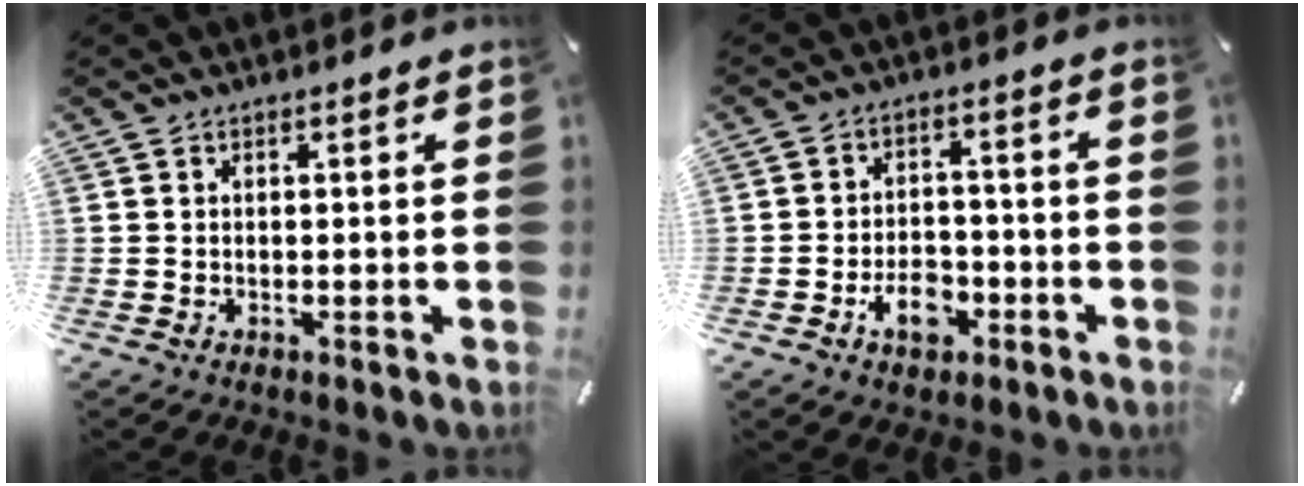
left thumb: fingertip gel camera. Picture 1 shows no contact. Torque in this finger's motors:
{"motor_torque": [0.57, 1.92, 0.63, 0.19, 0.03]}